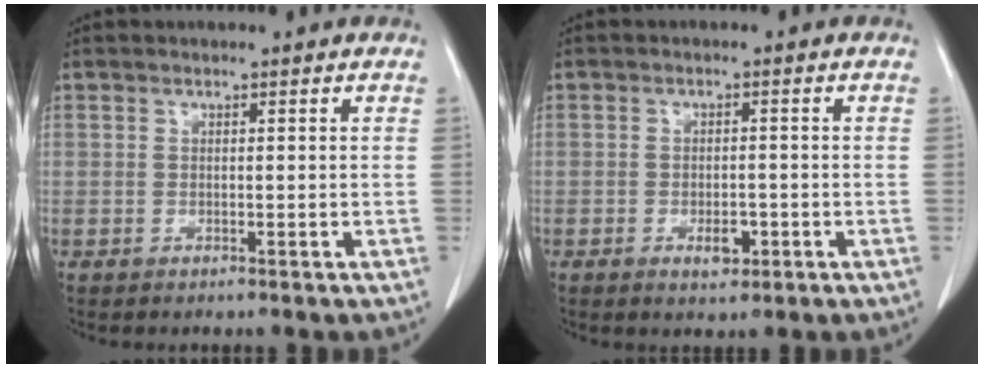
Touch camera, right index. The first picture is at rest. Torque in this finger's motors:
{"motor_torque": [-0.09, 0.10, 0.04, 0.01]}